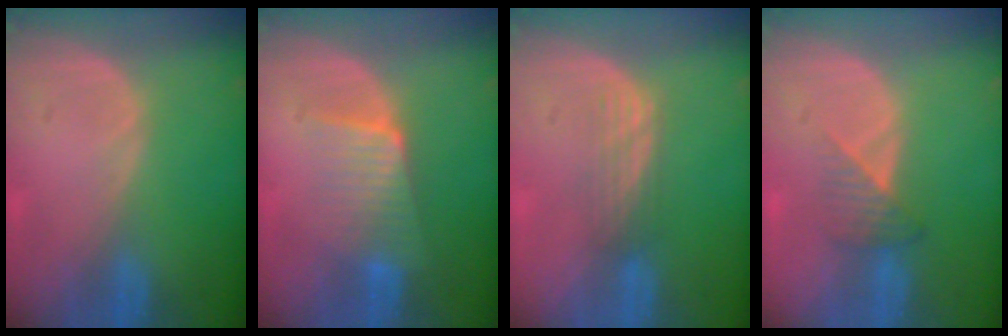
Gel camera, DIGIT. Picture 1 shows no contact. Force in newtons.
{"total": 5.8, "press": 5.5, "slide": 1.7}
{"total": 3.1, "press": 2.7, "slide": 1.7}
{"total": 3.4, "press": 3.1, "slide": 1.5}